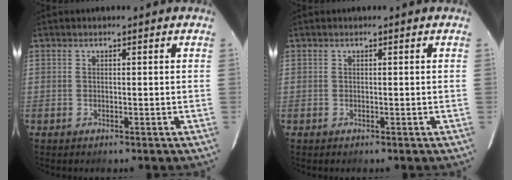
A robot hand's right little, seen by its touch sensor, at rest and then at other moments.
{"total": 0.0}